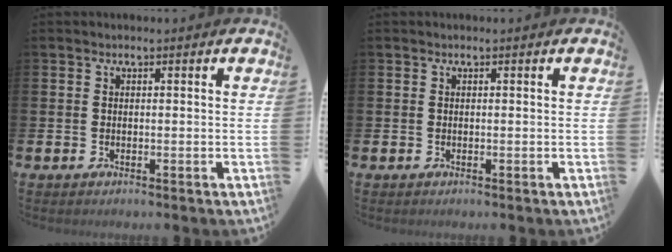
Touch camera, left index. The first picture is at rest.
{"total": 0.0}